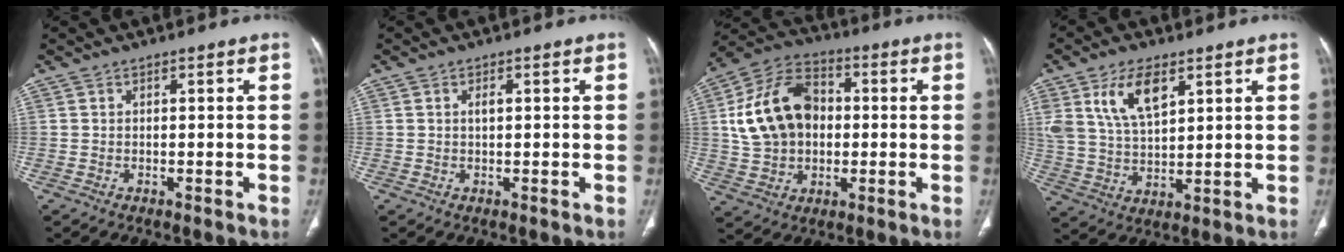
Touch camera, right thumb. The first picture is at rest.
{"total": 1.2, "force": [0.3, 0.6, 1.0], "torque": [-0.018, 0.002, 0.004]}
{"total": 16.7, "force": [1.4, 12.2, 11.3], "torque": [-0.187, 0.024, 0.023]}
{"total": 10.8, "force": [5.3, 5.3, 7.7], "torque": [-0.138, -0.019, 0.110]}